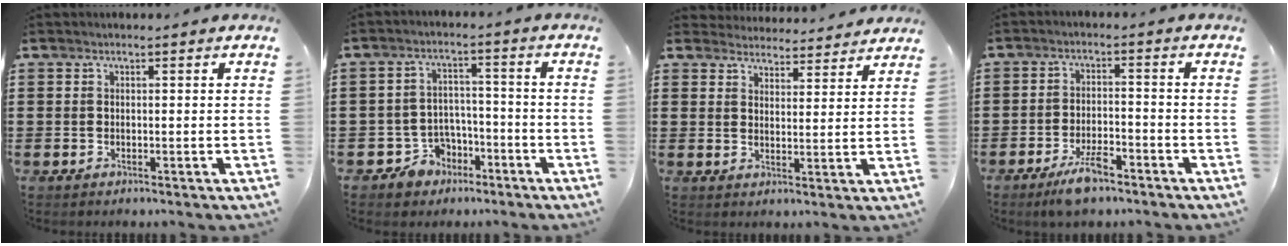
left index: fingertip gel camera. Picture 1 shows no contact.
{"total": 5.2, "force": [-3.5, 3.7, 1.1], "torque": [-0.034, 0.017, -0.068]}
{"total": 4.0, "force": [4.0, 0.3, -0.1], "torque": [-0.013, -0.019, 0.074]}
{"total": 5.0, "force": [-3.7, 1.4, 3.0], "torque": [-0.055, 0.009, -0.068]}